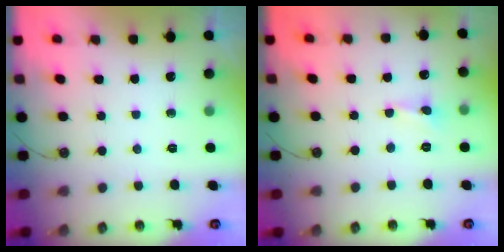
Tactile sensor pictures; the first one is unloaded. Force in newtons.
{"total": 0.6, "press": 0.5, "slide": 0.2}